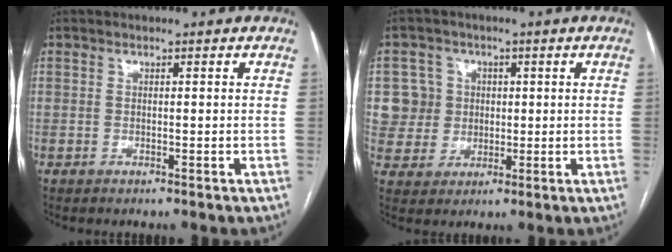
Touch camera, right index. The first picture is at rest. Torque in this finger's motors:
{"motor_torque": [-0.14, 0.04, 0.02, 0.00]}